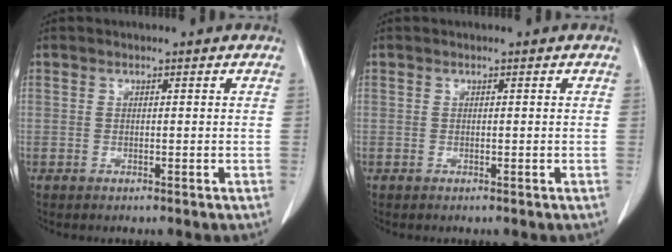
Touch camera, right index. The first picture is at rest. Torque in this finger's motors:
{"motor_torque": [0.00, 0.00, 0.01, 0.00]}